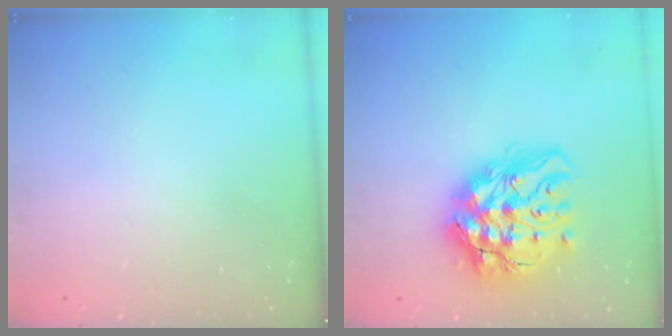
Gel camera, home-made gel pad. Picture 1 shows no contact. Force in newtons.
{"total": 20.6, "press": 20.4, "slide": 2.4}